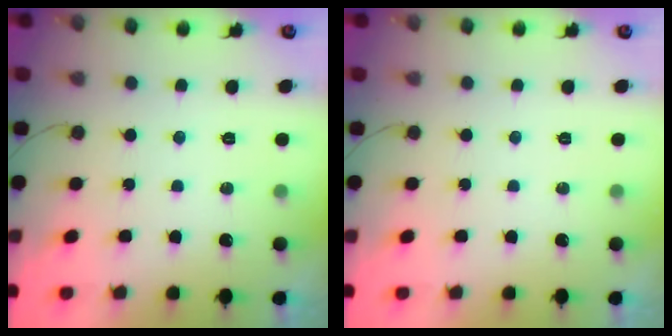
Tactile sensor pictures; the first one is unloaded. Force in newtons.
{"total": 0.0}